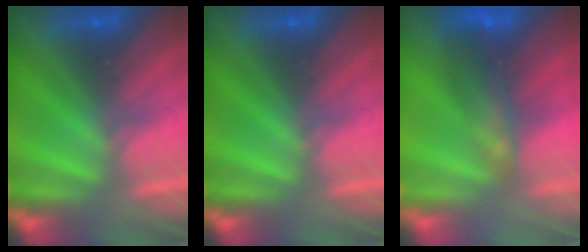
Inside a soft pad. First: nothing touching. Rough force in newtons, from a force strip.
{"total": 0.0}
{"total": 7.4}